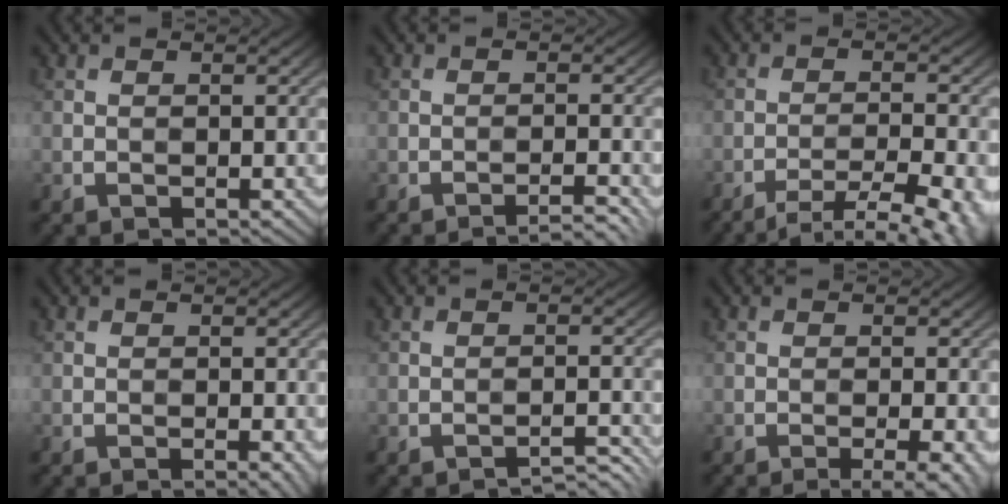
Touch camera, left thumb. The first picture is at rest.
{"total": 2.9, "force": [-2.3, 0.1, 1.7], "torque": [-0.021, 0.009, -0.045]}
{"total": 9.0, "force": [-6.6, 2.0, 5.8], "torque": [-0.099, -0.005, -0.085]}
{"total": 1.3, "force": [-0.6, 0.1, 1.2], "torque": [-0.014, 0.000, -0.010]}
{"total": 2.9, "force": [-2.6, 0.2, 1.2], "torque": [-0.012, 0.012, -0.042]}
{"total": 4.5, "force": [-2.3, 0.8, 3.7], "torque": [-0.047, 0.003, -0.036]}